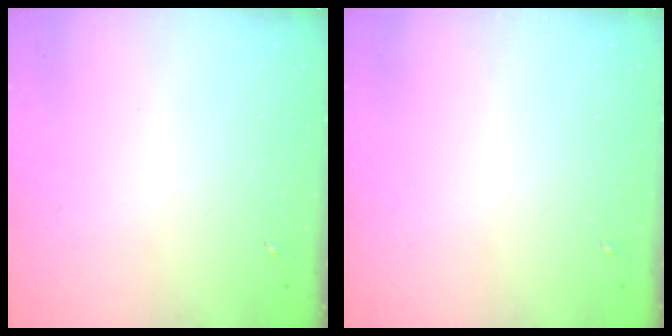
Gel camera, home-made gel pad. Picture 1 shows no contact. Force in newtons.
{"total": 0.0}